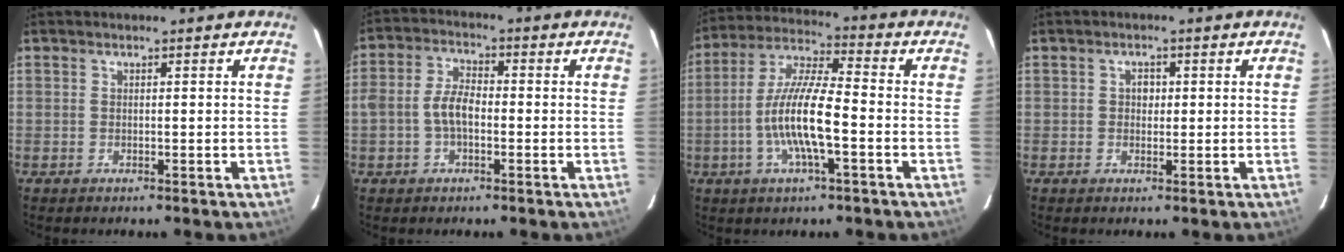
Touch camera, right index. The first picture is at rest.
{"total": 5.5, "force": [-1.4, 3.1, 4.3], "torque": [-0.088, 0.014, -0.025]}
{"total": 12.4, "force": [-3.5, 2.3, 11.7], "torque": [-0.238, -0.001, -0.068]}
{"total": 1.7, "force": [0.1, 1.5, 0.7], "torque": [-0.010, 0.007, 0.001]}